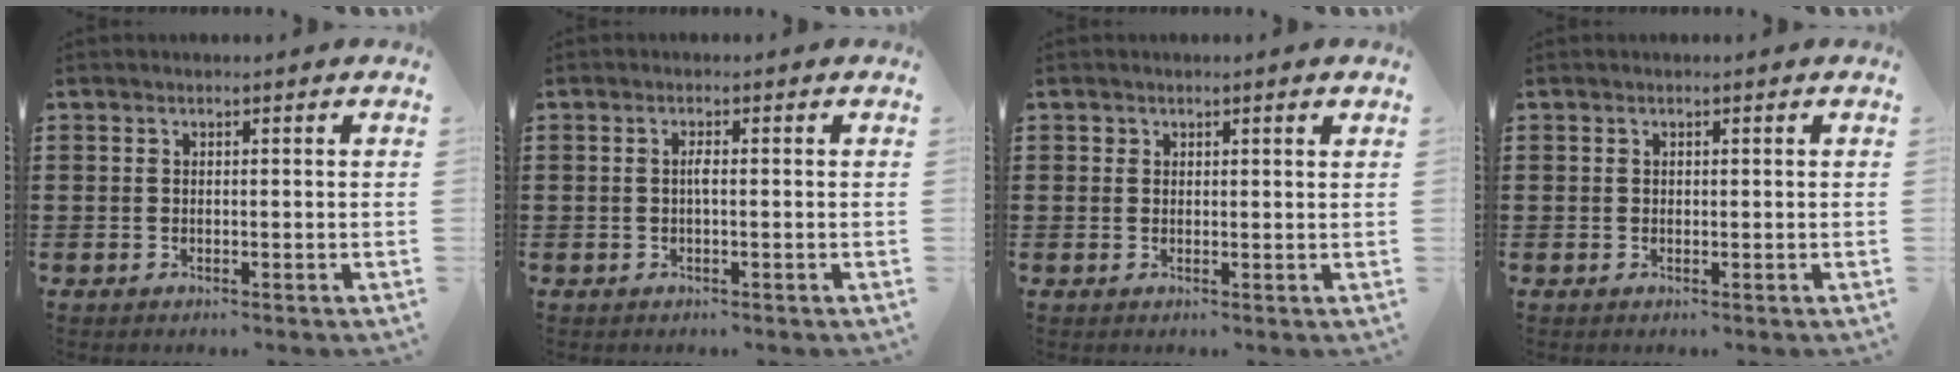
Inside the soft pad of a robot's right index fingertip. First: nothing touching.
{"total": 1.3, "force": [-0.2, 0.2, 1.3], "torque": [-0.026, -0.001, -0.003]}
{"total": 0.7, "force": [0.4, 0.5, 0.2], "torque": [-0.006, 0.002, 0.009]}
{"total": 0.0}